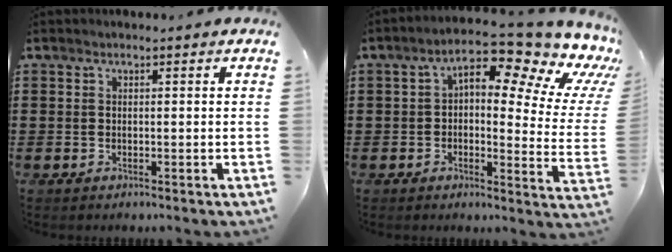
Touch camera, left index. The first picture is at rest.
{"total": 10.2, "force": [6.1, 2.8, 7.7], "torque": [-0.121, -0.057, 0.094]}